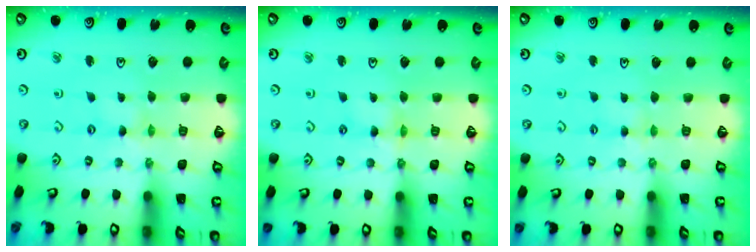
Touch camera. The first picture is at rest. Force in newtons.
{"total": 1.7, "press": 1.7, "slide": 0.2}
{"total": 2.7, "press": 2.7, "slide": 0.4}